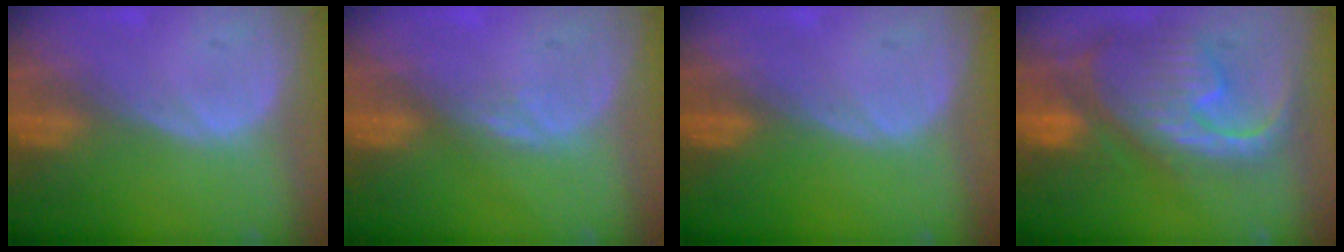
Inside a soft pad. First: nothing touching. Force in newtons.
{"total": 0.9, "press": 0.9, "slide": 0.4}
{"total": 0.0}
{"total": 12.4, "press": 10.6, "slide": 6.4}